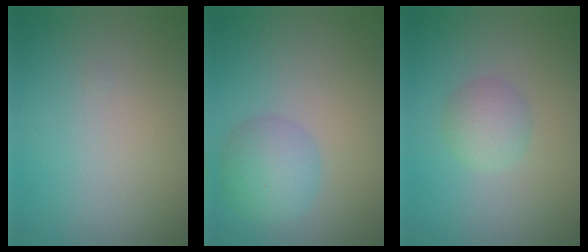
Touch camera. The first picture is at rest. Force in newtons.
{"total": 3.9, "press": 3.9, "slide": 0.2}
{"total": 2.5, "press": 2.5, "slide": 0.1}